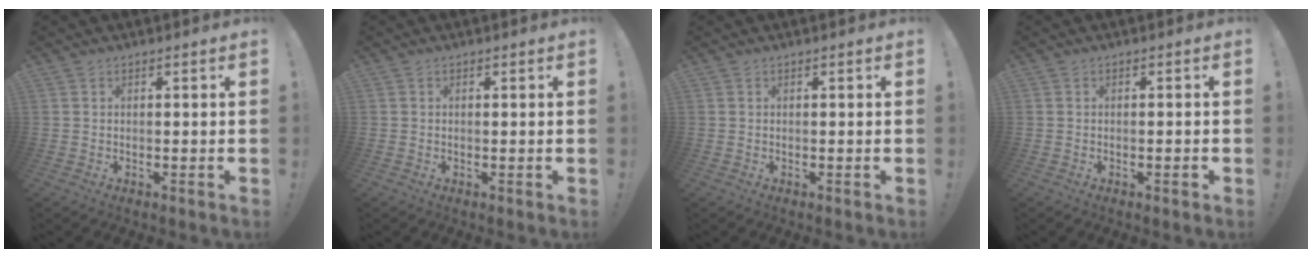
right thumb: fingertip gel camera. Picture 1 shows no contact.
{"total": 0.0}
{"total": 0.0}
{"total": 1.4, "force": [-0.7, 0.1, 1.1], "torque": [-0.020, 0.003, -0.011]}